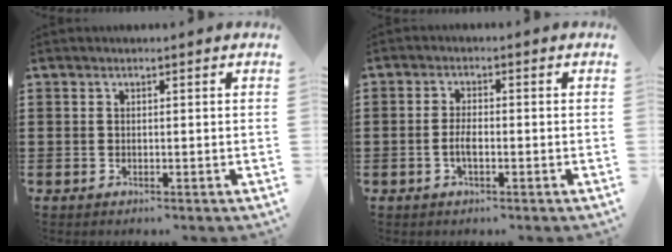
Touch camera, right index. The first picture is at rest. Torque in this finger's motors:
{"motor_torque": [-0.46, 0.91, 0.06, 0.00]}